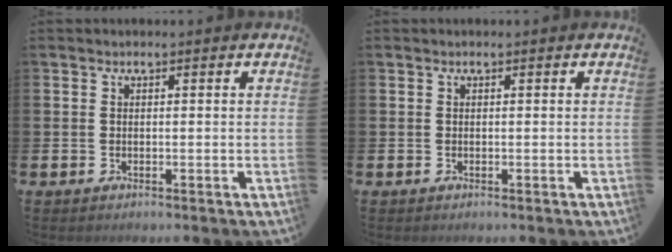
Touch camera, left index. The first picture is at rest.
{"total": 0.0}